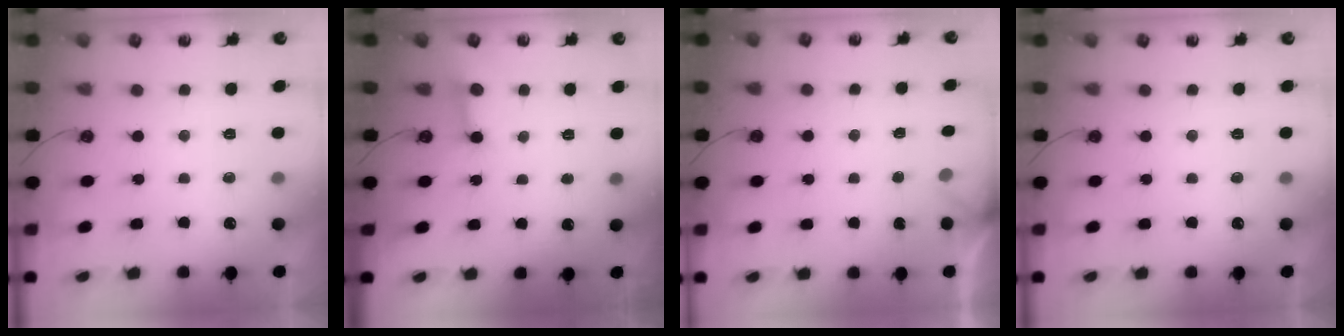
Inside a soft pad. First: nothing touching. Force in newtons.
{"total": 3.0, "press": 3.0, "slide": 0.2}
{"total": 1.7, "press": 1.7, "slide": 0.1}
{"total": 0.0}